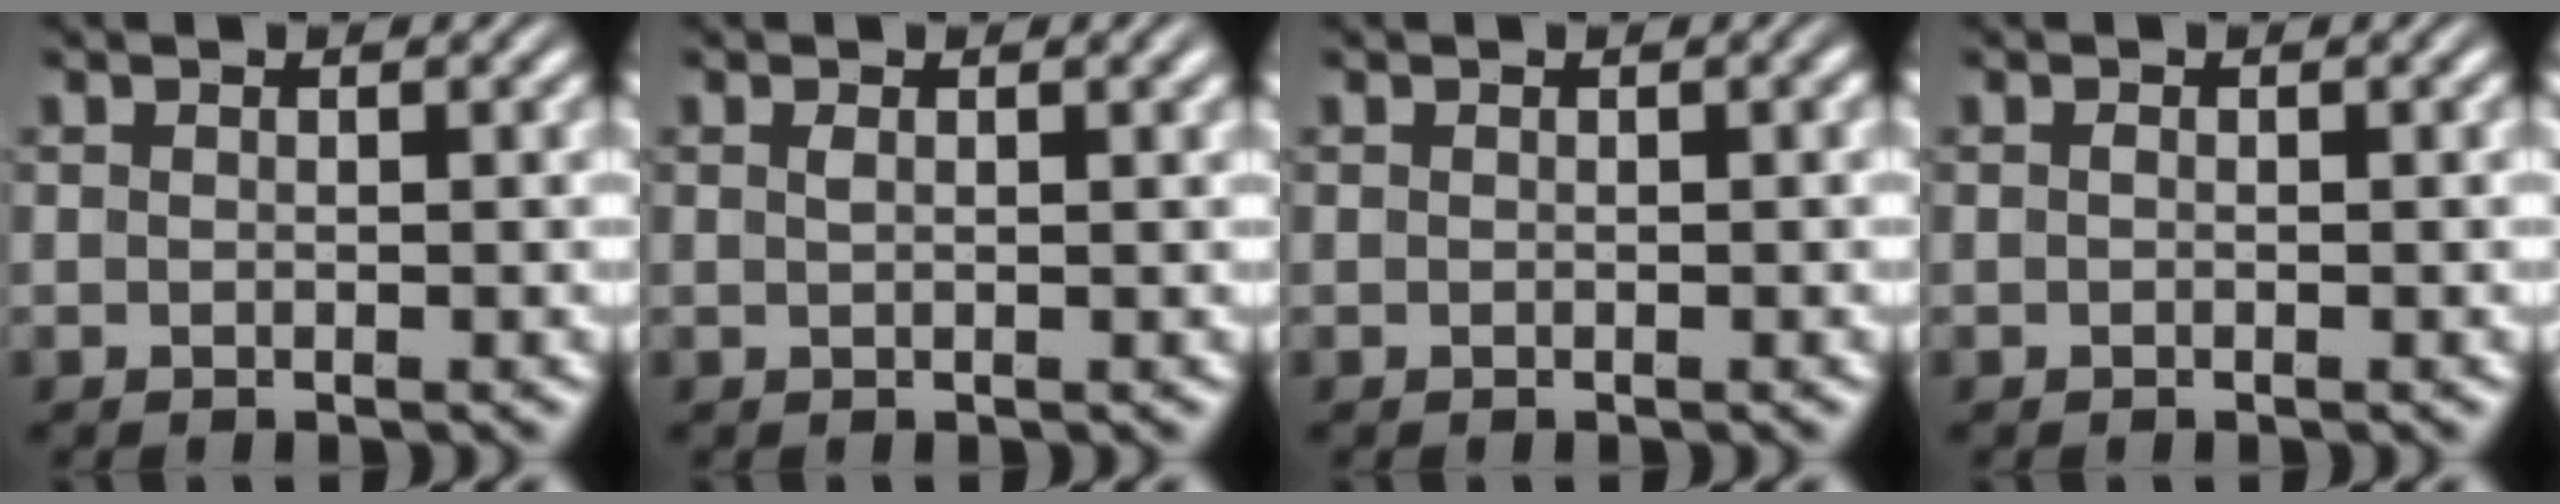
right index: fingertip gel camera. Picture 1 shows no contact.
{"total": 0.7, "force": [0.2, -0.4, 0.6], "torque": [-0.011, -0.003, 0.007]}
{"total": 0.0}
{"total": 0.0}